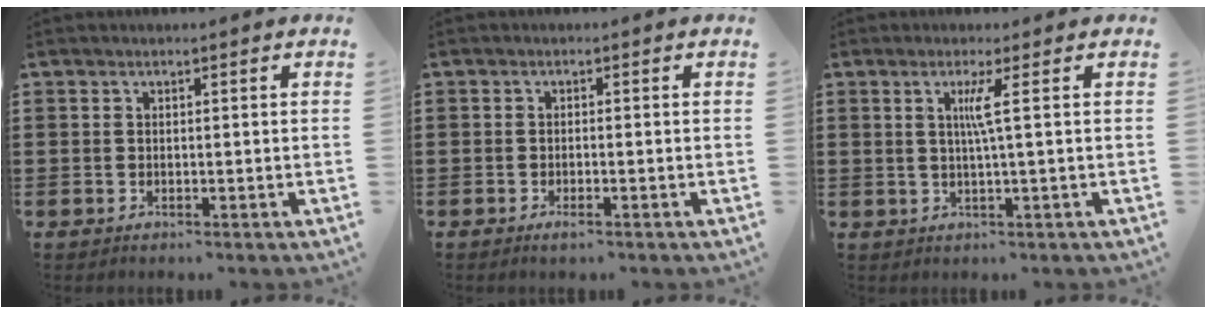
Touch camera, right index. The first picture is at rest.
{"total": 1.1, "force": [-0.7, 0.1, 0.8], "torque": [-0.014, -0.006, -0.012]}
{"total": 3.1, "force": [0.6, -0.7, 2.9], "torque": [-0.058, -0.006, 0.005]}